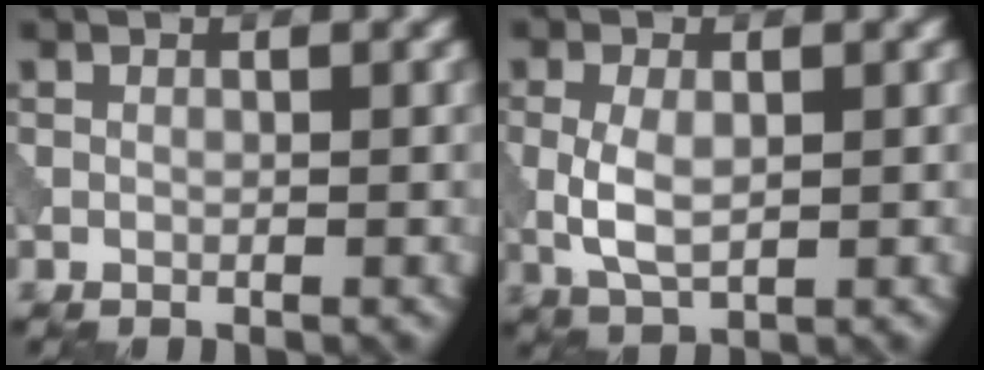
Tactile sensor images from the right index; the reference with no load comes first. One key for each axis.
{"total": 3.4, "fx": -0.1, "fy": 1.9, "fz": 2.8, "tx": -0.064, "ty": -0.001, "tz": 0.001}